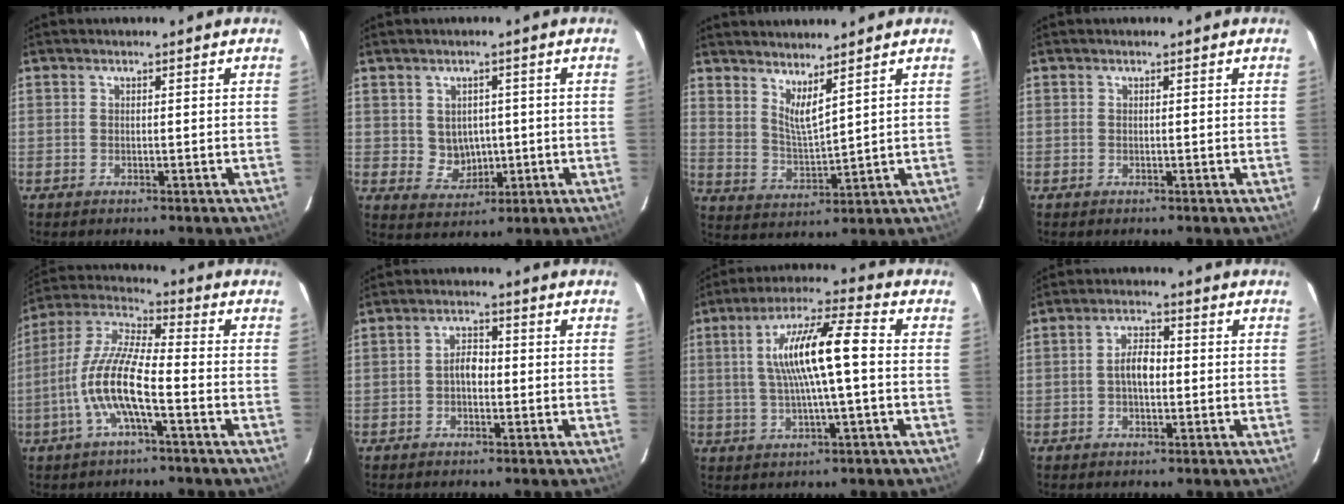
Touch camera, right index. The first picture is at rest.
{"total": 5.1, "force": [0.3, 4.7, 1.9], "torque": [-0.038, 0.006, 0.022]}
{"total": 6.3, "force": [4.9, 1.1, 3.8], "torque": [-0.068, -0.011, 0.096]}
{"total": 0.0}
{"total": 12.4, "force": [-4.1, 2.4, 11.5], "torque": [-0.240, 0.002, -0.084]}
{"total": 3.1, "force": [-0.7, 1.9, 2.3], "torque": [-0.042, 0.011, -0.013]}
{"total": 12.5, "force": [0.6, 1.4, 12.4], "torque": [-0.225, 0.018, 0.011]}
{"total": 4.5, "force": [-0.4, 2.3, 3.8], "torque": [-0.072, 0.012, -0.007]}